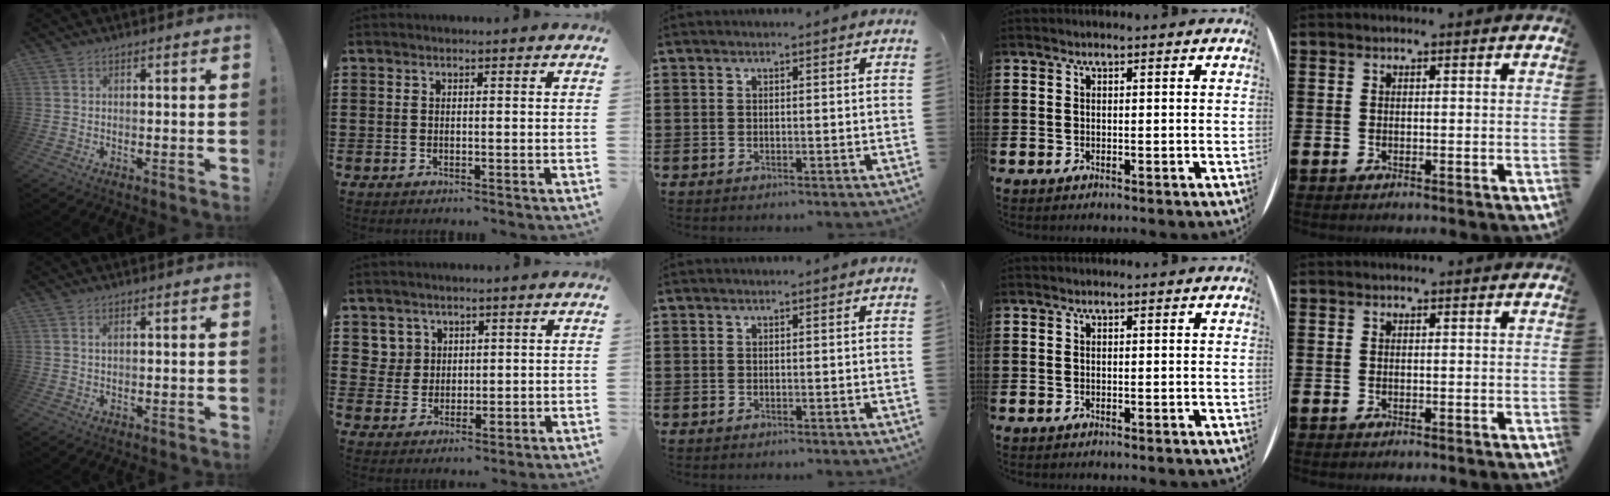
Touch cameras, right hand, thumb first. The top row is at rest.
{"thumb": {"total": 0.7, "force": [0.4, 0.3, 0.5], "torque": [-0.002, -0.002, 0.006]}, "index": {"total": 4.1, "force": [1.8, 3.6, 0.5], "torque": [-0.028, 0.014, 0.035]}}